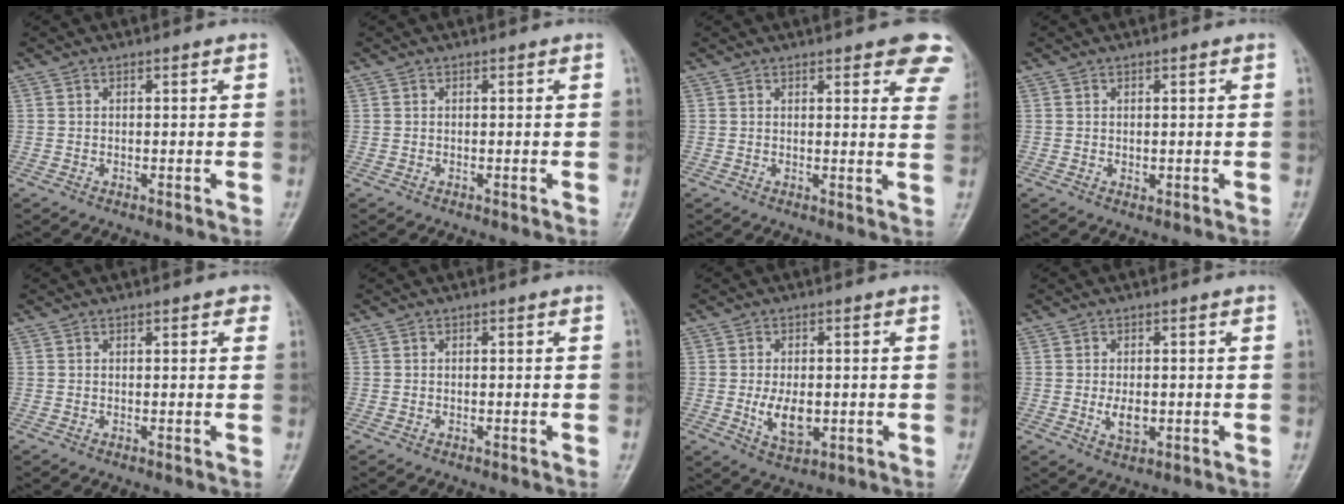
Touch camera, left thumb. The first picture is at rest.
{"total": 0.0}
{"total": 10.4, "force": [6.8, 3.2, 7.3], "torque": [-0.053, -0.024, 0.065]}
{"total": 1.0, "force": [0.1, 0.6, 0.8], "torque": [-0.008, -0.002, 0.005]}
{"total": 2.1, "force": [1.2, 0.9, 1.5], "torque": [-0.011, -0.001, 0.011]}
{"total": 0.0}
{"total": 6.4, "force": [-0.7, 3.6, 5.2], "torque": [-0.083, -0.009, -0.004]}
{"total": 3.7, "force": [-0.3, 2.2, 3.0], "torque": [-0.046, -0.005, -0.002]}